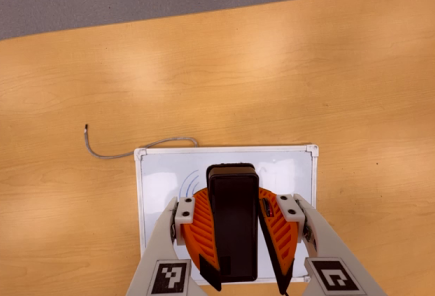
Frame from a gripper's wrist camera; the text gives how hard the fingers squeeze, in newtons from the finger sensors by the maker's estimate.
{"total": 10.8, "left": 9.9, "right": 11.6}